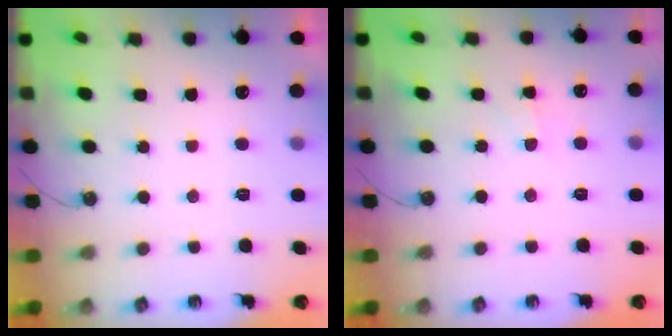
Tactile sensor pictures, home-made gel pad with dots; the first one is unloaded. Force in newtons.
{"total": 3.8, "press": 3.7, "slide": 0.5}